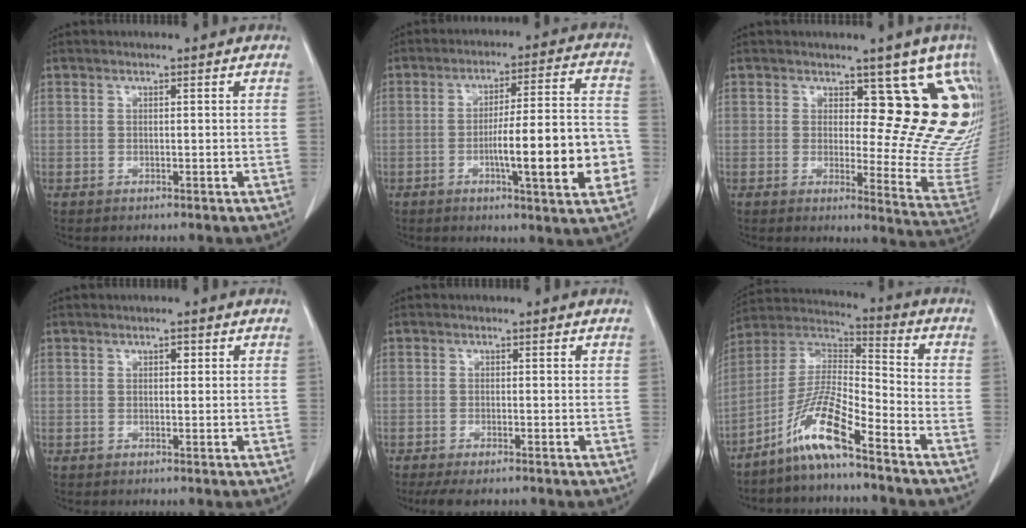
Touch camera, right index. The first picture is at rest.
{"total": 15.1, "force": [-4.0, 1.5, 14.4], "torque": [-0.209, 0.009, -0.057]}
{"total": 14.0, "force": [8.6, 5.2, 9.8], "torque": [-0.099, -0.033, 0.080]}
{"total": 0.8, "force": [0.3, 0.4, 0.6], "torque": [-0.007, 0.001, 0.003]}
{"total": 4.3, "force": [-3.4, 0.8, 2.4], "torque": [-0.036, -0.010, -0.054]}
{"total": 11.2, "force": [-7.6, 0.5, 8.2], "torque": [-0.169, 0.002, -0.152]}